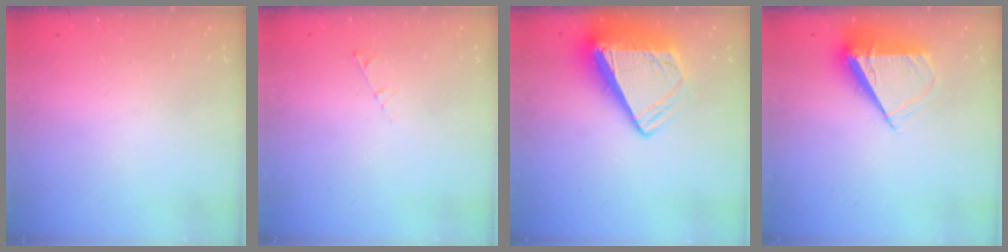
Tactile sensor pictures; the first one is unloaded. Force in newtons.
{"total": 2.9, "press": 2.9, "slide": 0.4}
{"total": 11.8, "press": 11.7, "slide": 1.2}
{"total": 7.4, "press": 7.2, "slide": 1.3}